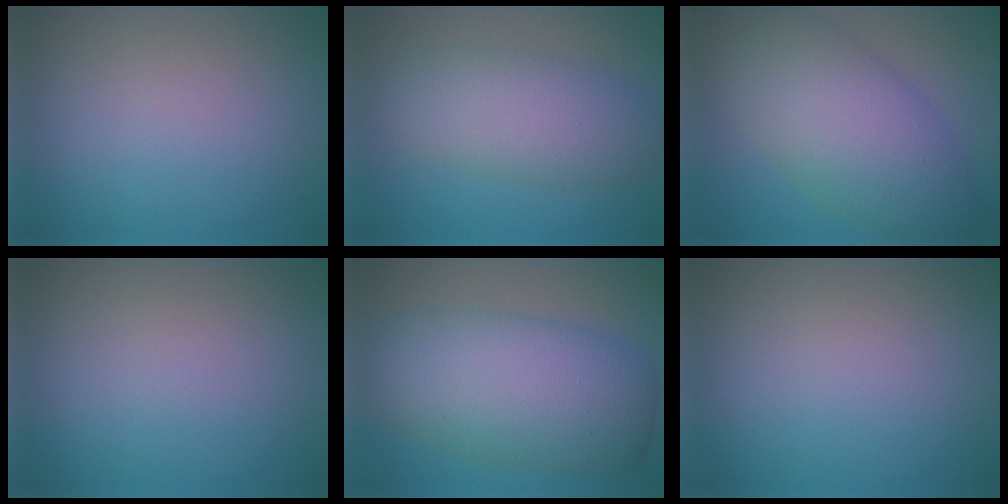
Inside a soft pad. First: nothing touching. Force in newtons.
{"total": 5.9, "press": 5.9, "slide": 0.2}
{"total": 9.5, "press": 9.5, "slide": 0.2}
{"total": 0.0}
{"total": 9.6, "press": 9.6, "slide": 0.2}
{"total": 0.0}